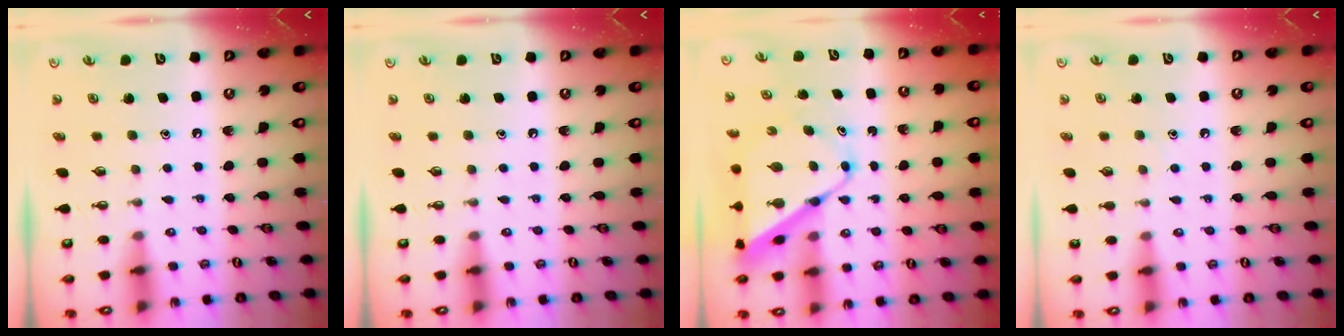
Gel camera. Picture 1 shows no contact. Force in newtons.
{"total": 0.0}
{"total": 11.6, "press": 11.5, "slide": 1.0}
{"total": 3.0, "press": 2.9, "slide": 0.4}